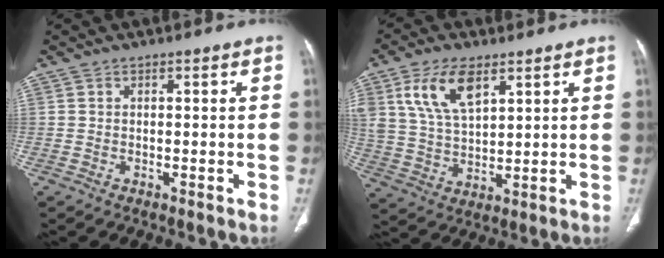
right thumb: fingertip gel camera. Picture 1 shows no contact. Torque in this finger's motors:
{"motor_torque": [0.59, 0.73, 1.32, 0.65, 0.43]}